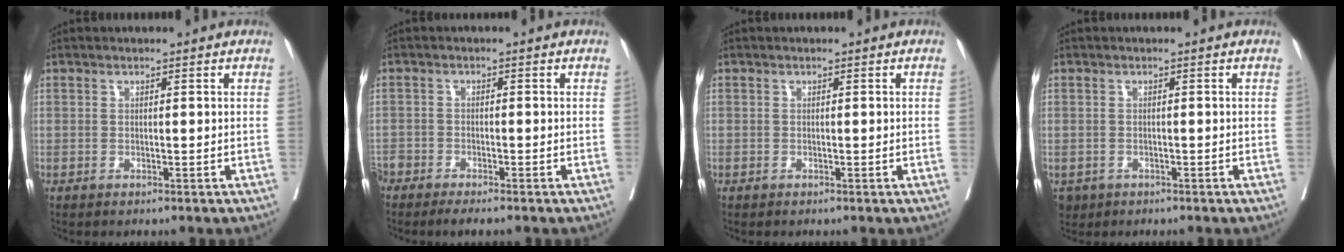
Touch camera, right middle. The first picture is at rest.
{"total": 5.0, "force": [-4.2, 1.1, 2.3], "torque": [-0.039, -0.011, -0.076]}
{"total": 0.0}
{"total": 3.0, "force": [-1.7, 2.4, 0.6], "torque": [-0.008, 0.000, -0.026]}